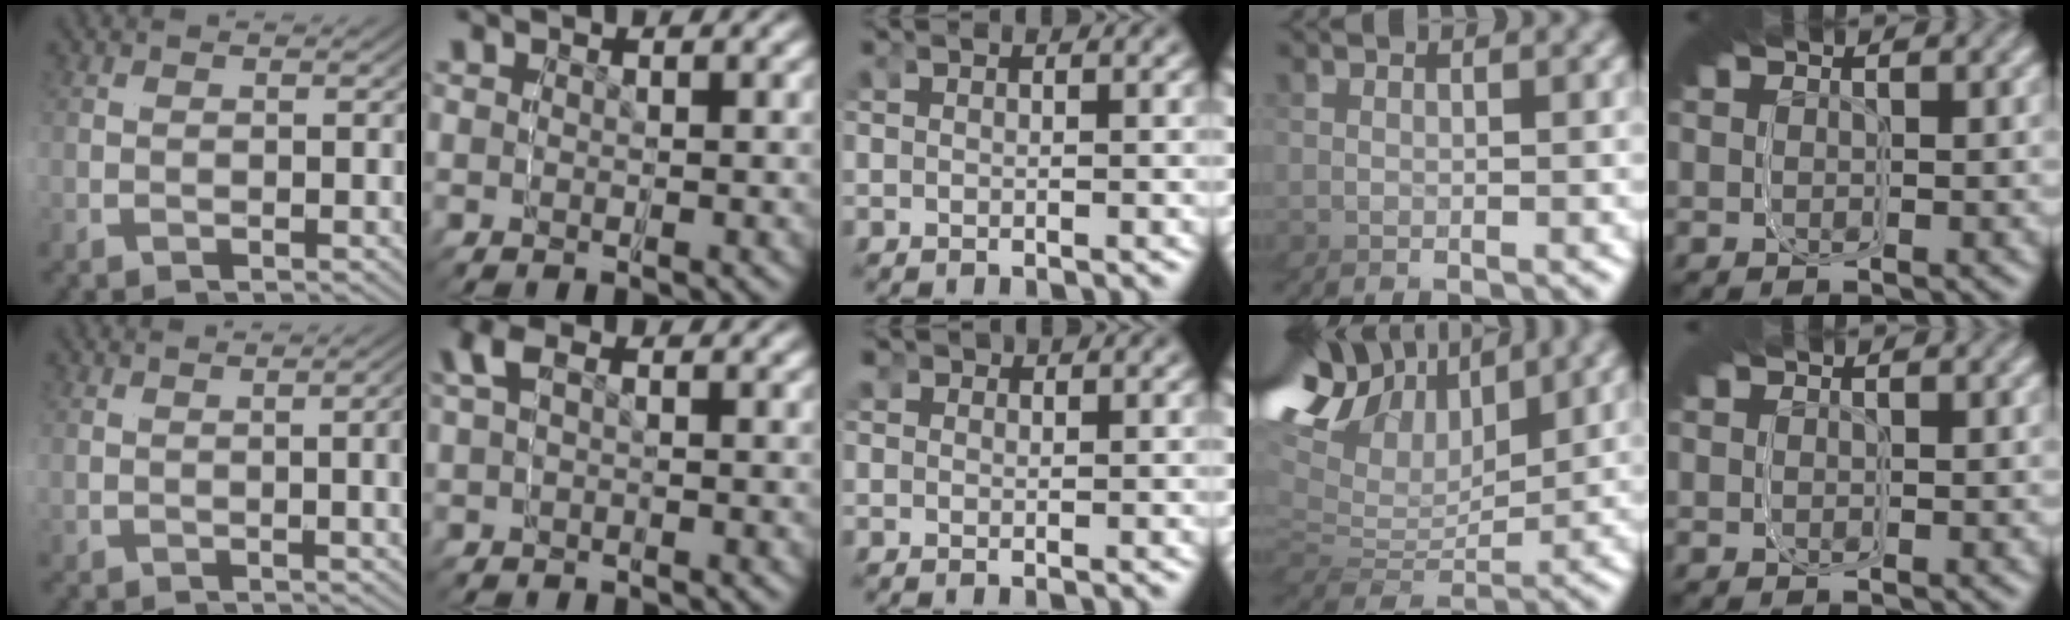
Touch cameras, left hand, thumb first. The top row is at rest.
{"thumb": {"total": 2.0, "force": [0.4, -1.5, 1.3], "torque": [-0.005, 0.014, 0.007]}, "index": {"total": 1.3, "force": [-0.3, 0.4, 1.2], "torque": [-0.041, -0.002, 0.006]}, "middle": {"total": 0.6, "force": [0.5, 0.3, 0.1], "torque": [-0.005, -0.002, 0.012]}, "ring": {"total": 6.6, "force": [3.3, 4.4, 3.6], "torque": [-0.096, 0.024, 0.034]}}